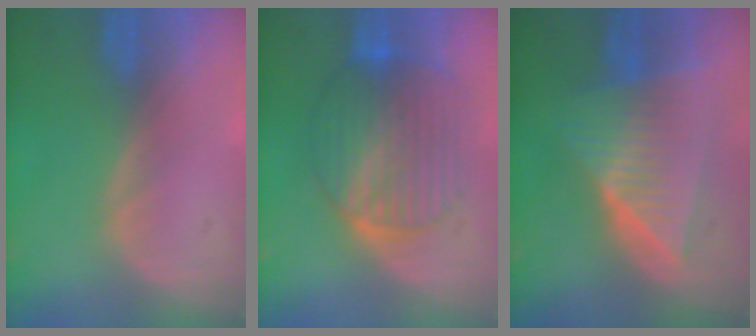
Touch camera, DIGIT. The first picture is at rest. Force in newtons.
{"total": 10.3, "press": 10.2, "slide": 0.8}
{"total": 10.0, "press": 10.0, "slide": 0.6}